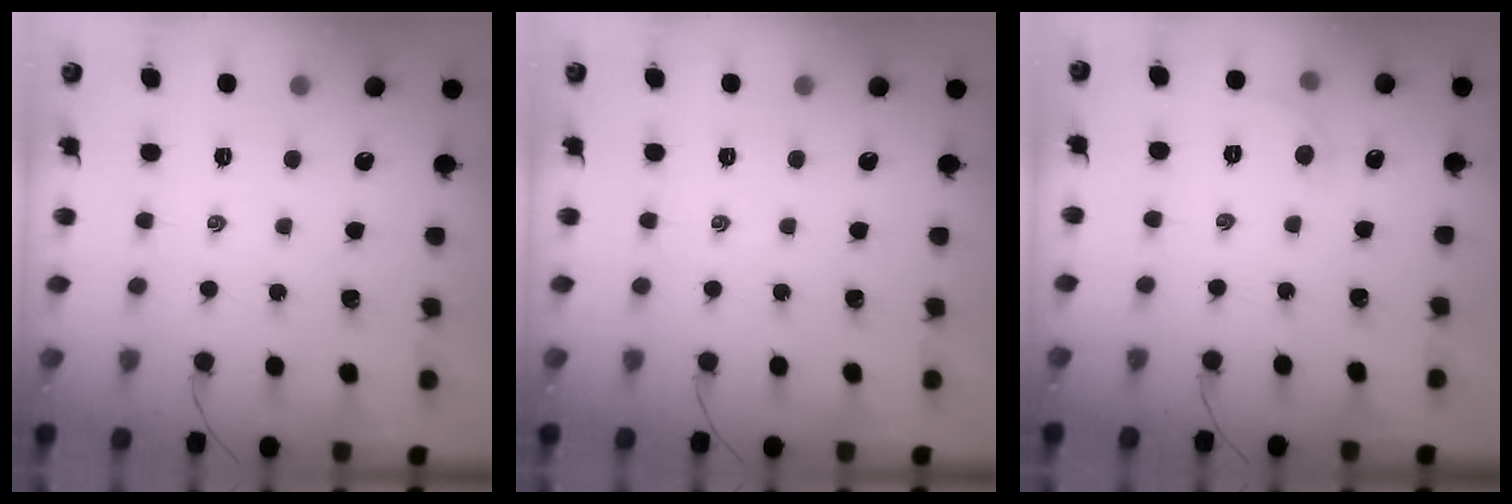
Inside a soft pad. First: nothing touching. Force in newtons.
{"total": 0.0}
{"total": 5.1, "press": 4.8, "slide": 1.7}